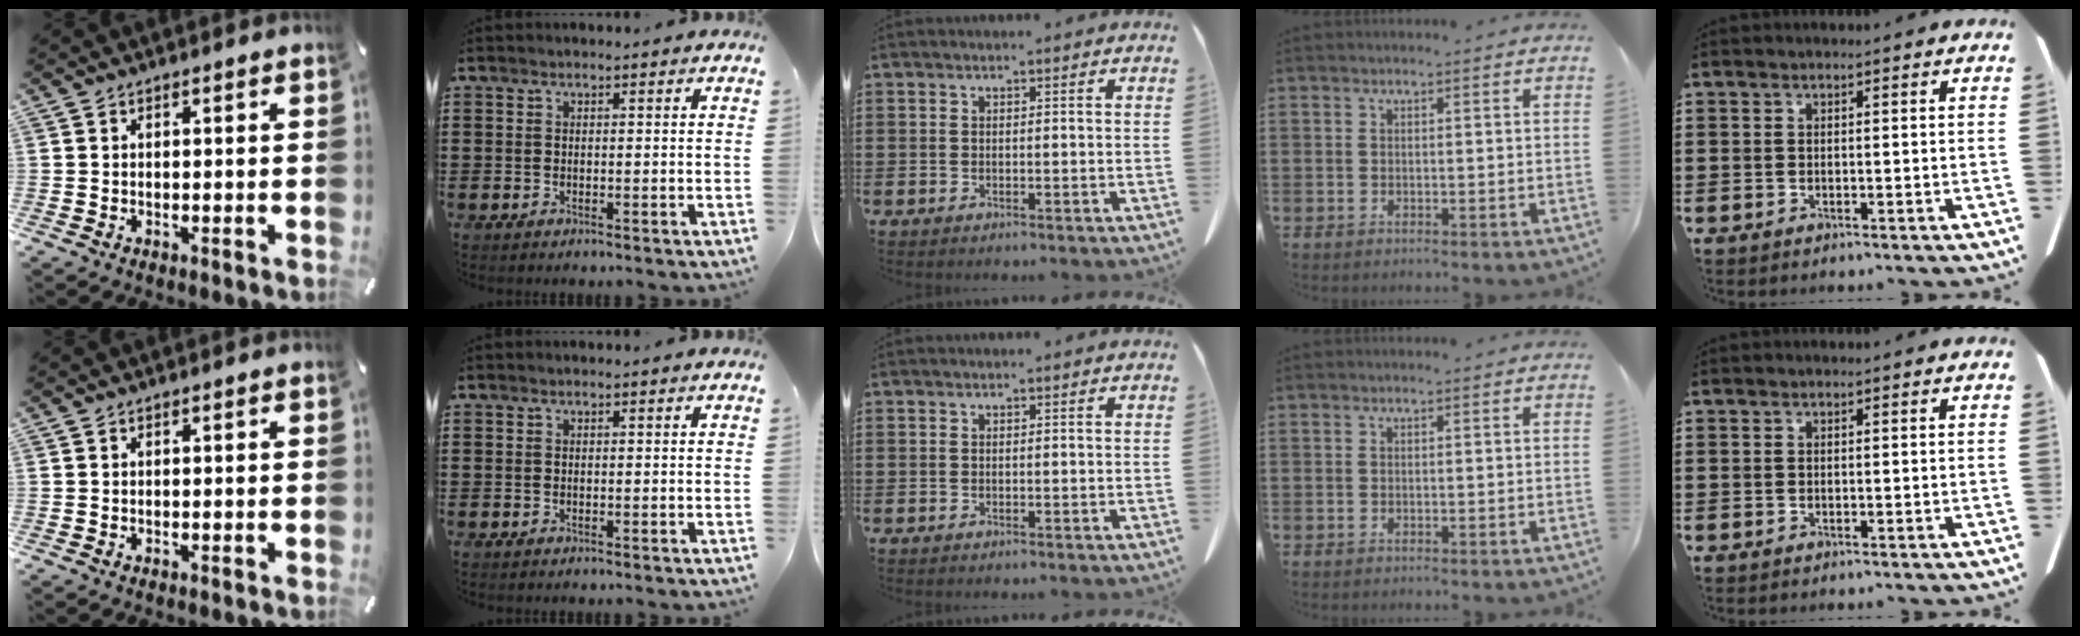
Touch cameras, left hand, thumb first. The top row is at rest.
{}